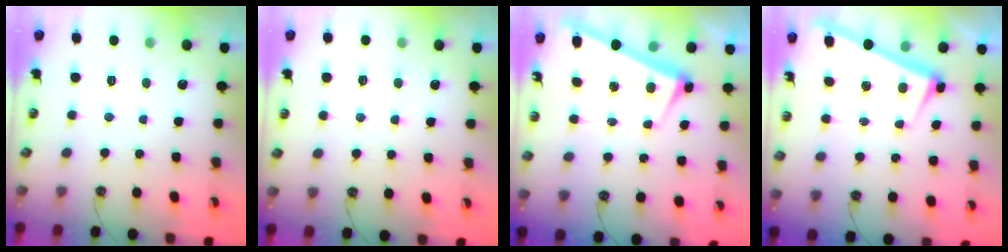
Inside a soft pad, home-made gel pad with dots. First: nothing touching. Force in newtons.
{"total": 0.7, "press": 0.6, "slide": 0.4}
{"total": 3.3, "press": 3.3, "slide": 0.7}
{"total": 2.9, "press": 2.9, "slide": 0.4}